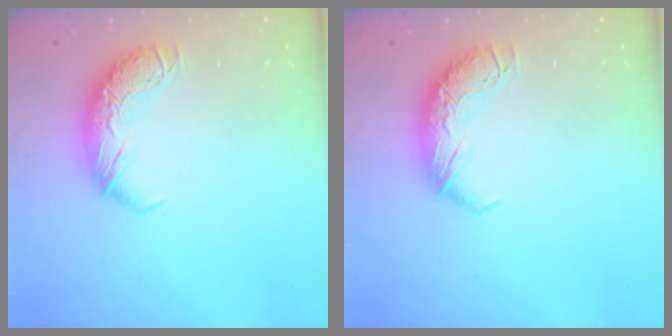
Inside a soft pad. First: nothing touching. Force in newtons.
{"total": 0.0}